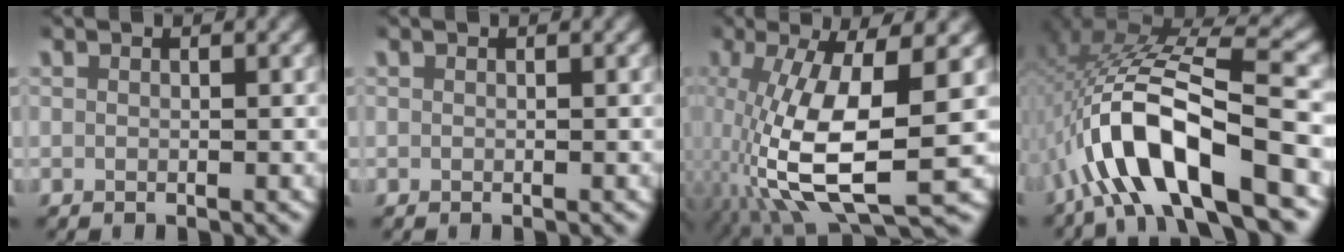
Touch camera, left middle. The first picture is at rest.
{"total": 0.0}
{"total": 10.8, "force": [-2.0, 4.3, 9.7], "torque": [-0.197, -0.041, -0.001]}
{"total": 9.4, "force": [-2.6, 3.6, 8.3], "torque": [-0.176, -0.001, -0.036]}